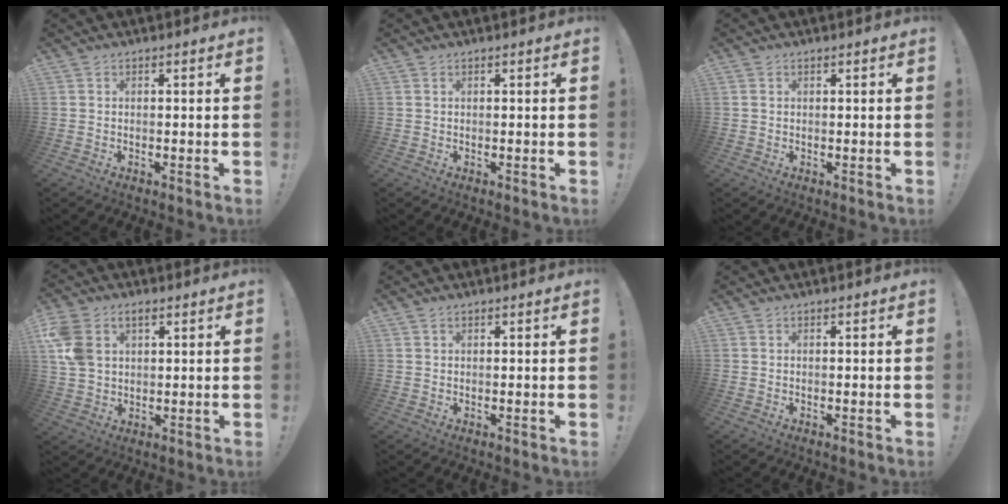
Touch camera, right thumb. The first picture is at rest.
{"total": 0.0}
{"total": 0.8, "force": [0.4, 0.6, 0.2], "torque": [-0.011, 0.006, 0.009]}
{"total": 9.3, "force": [3.5, 6.7, 5.3], "torque": [-0.113, -0.008, 0.069]}
{"total": 0.7, "force": [0.6, 0.4, 0.0], "torque": [0.005, -0.002, 0.010]}
{"total": 0.0}